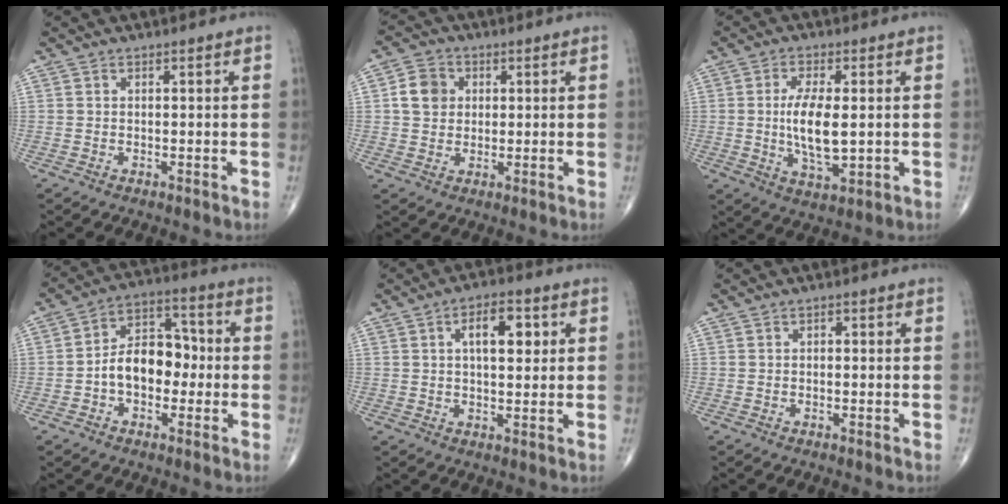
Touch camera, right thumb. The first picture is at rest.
{"total": 5.9, "force": [1.1, 5.0, 2.9], "torque": [-0.035, 0.003, 0.014]}
{"total": 9.3, "force": [0.1, 3.6, 8.6], "torque": [-0.159, -0.018, 0.005]}
{"total": 11.1, "force": [-1.7, 7.4, 8.1], "torque": [-0.102, 0.043, -0.041]}
{"total": 7.6, "force": [2.1, 3.6, 6.4], "torque": [-0.078, 0.003, 0.029]}
{"total": 0.6, "force": [-0.1, 0.4, 0.4], "torque": [-0.001, 0.002, -0.006]}